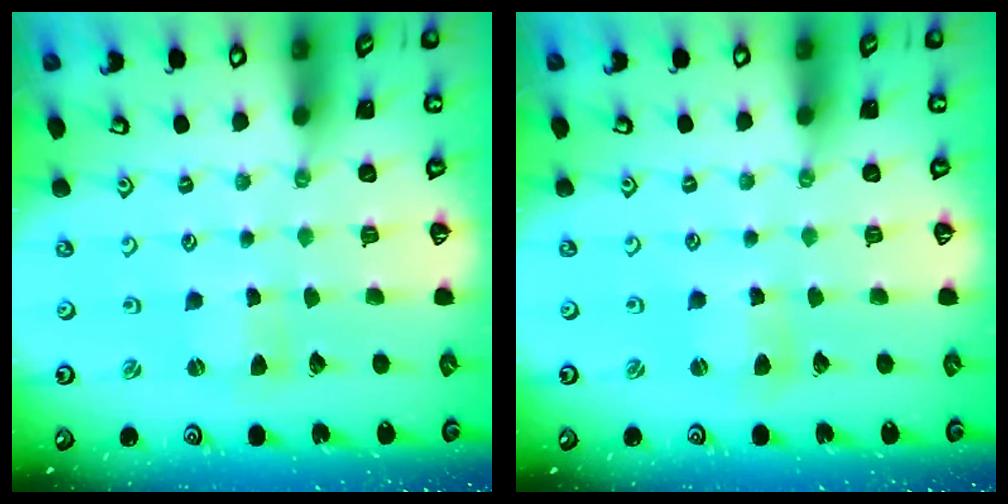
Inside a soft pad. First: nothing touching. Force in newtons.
{"total": 2.9, "press": 2.9, "slide": 0.3}